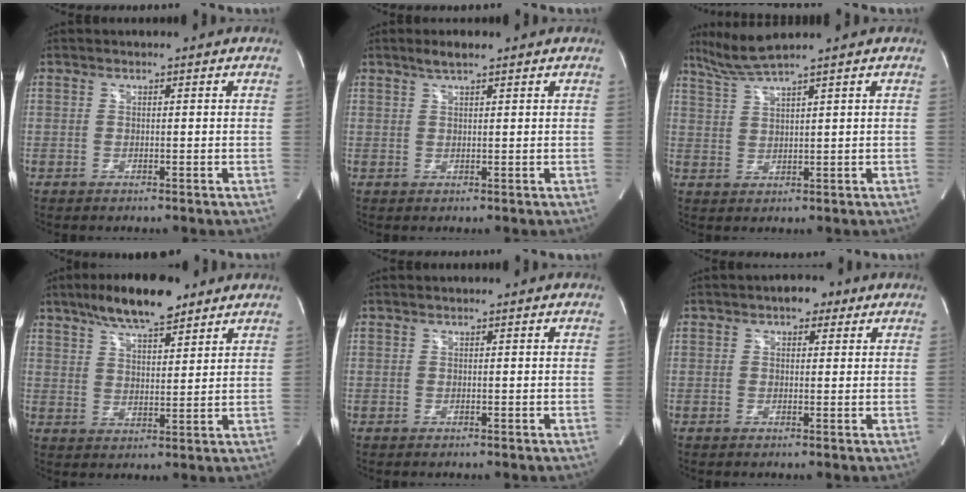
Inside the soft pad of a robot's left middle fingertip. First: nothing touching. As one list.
[{"total": 2.6, "force": [1.9, 0.4, 1.7], "torque": [-0.038, 0.008, 0.036]}, {"total": 4.2, "force": [3.6, -1.6, 1.6], "torque": [-0.044, -0.002, 0.081]}, {"total": 11.0, "force": [8.0, 2.9, 7.0], "torque": [-0.122, 0.011, 0.137]}, {"total": 0.0}, {"total": 3.2, "force": [1.9, 1.8, 2.0], "torque": [-0.028, 0.015, 0.023]}]